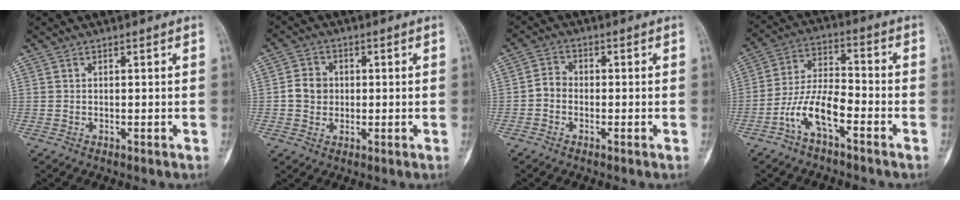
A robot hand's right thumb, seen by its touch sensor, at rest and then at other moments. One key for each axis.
{"total": 5.0, "fx": 0.0, "fy": 4.4, "fz": 2.2, "tx": -0.023, "ty": 0.008, "tz": -0.004}
{"total": 3.0, "fx": -1.0, "fy": 2.4, "fz": 1.5, "tx": -0.017, "ty": 0.011, "tz": -0.028}
{"total": 9.7, "fx": -4.9, "fy": 3.7, "fz": 7.5, "tx": -0.149, "ty": 0.048, "tz": -0.097}